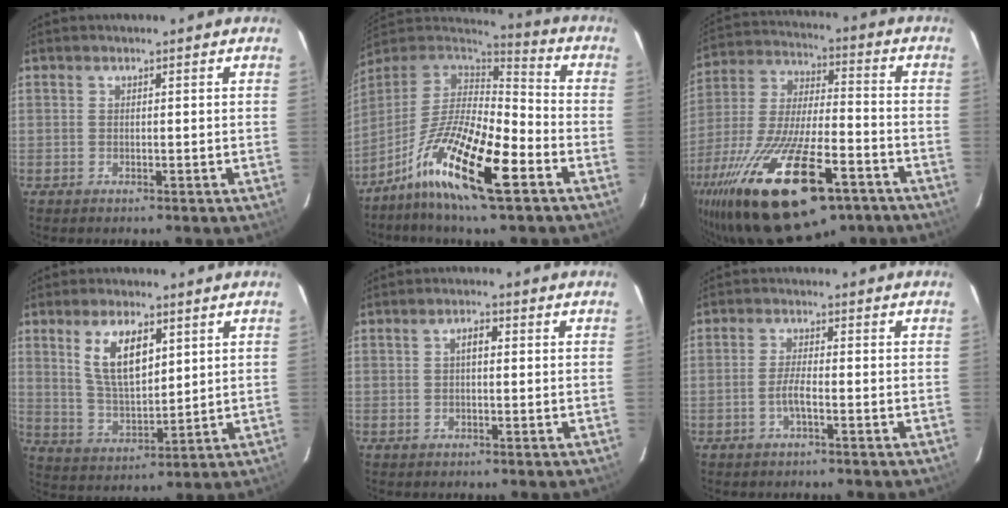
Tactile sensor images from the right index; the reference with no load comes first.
{"total": 18.3, "force": [-10.1, 4.1, 14.7], "torque": [-0.286, -0.028, -0.191]}
{"total": 30.6, "force": [-18.9, 11.1, 21.4], "torque": [-0.433, -0.051, -0.302]}
{"total": 9.9, "force": [4.2, 4.4, 7.8], "torque": [-0.149, 0.002, 0.091]}
{"total": 2.1, "force": [0.3, 0.9, 1.9], "torque": [-0.033, 0.008, 0.004]}
{"total": 2.7, "force": [-1.2, 0.2, 2.4], "torque": [-0.049, 0.004, -0.025]}